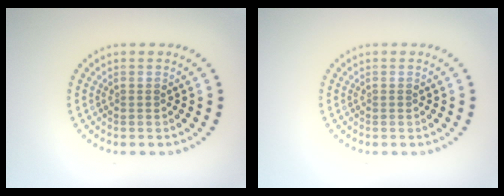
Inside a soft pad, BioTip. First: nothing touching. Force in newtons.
{"total": 0.0}